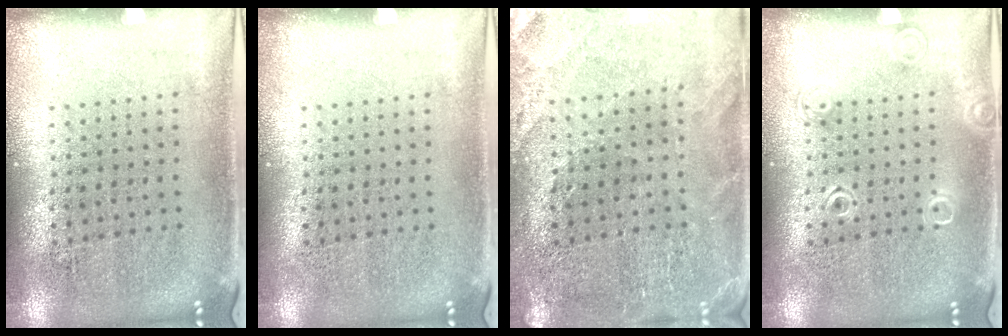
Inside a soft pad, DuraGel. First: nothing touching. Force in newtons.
{"total": 0.0}
{"total": 0.9, "press": 0.8, "slide": 0.2}
{"total": 1.2, "press": 1.2, "slide": 0.2}